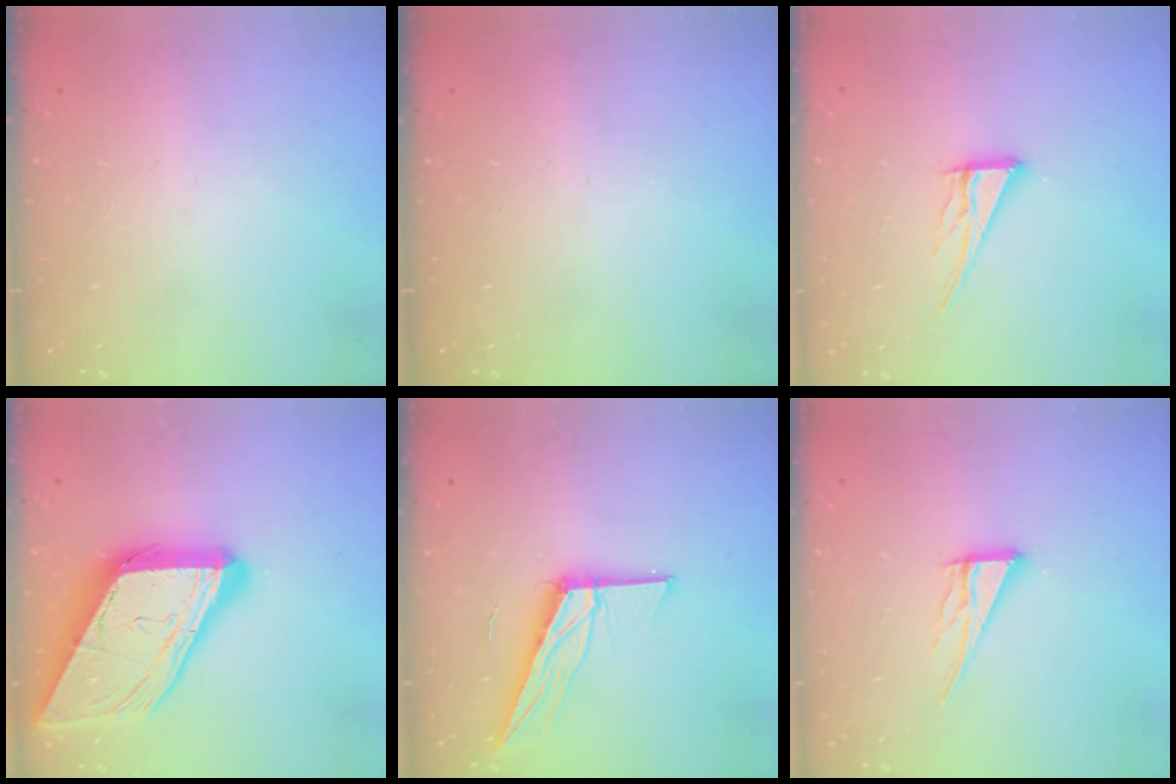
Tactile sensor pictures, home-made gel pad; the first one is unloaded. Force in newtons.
{"total": 0.0}
{"total": 9.3, "press": 9.2, "slide": 0.9}
{"total": 19.0, "press": 18.8, "slide": 2.1}
{"total": 12.7, "press": 12.6, "slide": 1.2}
{"total": 9.3, "press": 9.2, "slide": 0.9}